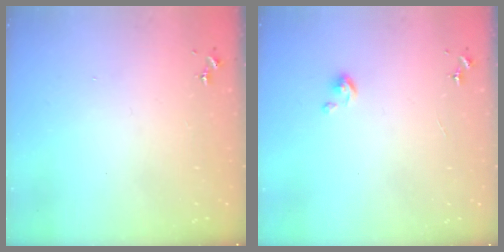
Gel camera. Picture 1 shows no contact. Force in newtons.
{"total": 3.7, "press": 3.7, "slide": 0.3}